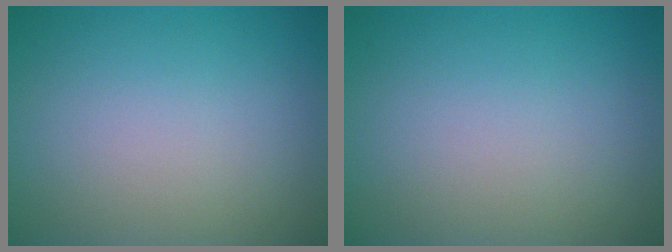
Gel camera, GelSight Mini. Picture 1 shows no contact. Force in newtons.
{"total": 0.0}